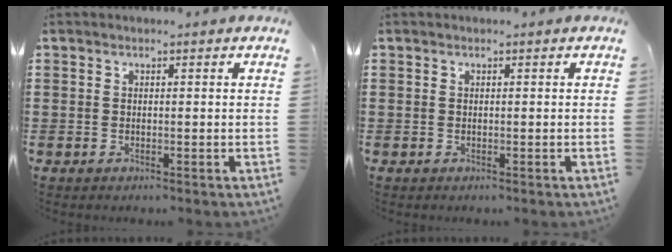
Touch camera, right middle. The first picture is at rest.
{"total": 0.0}